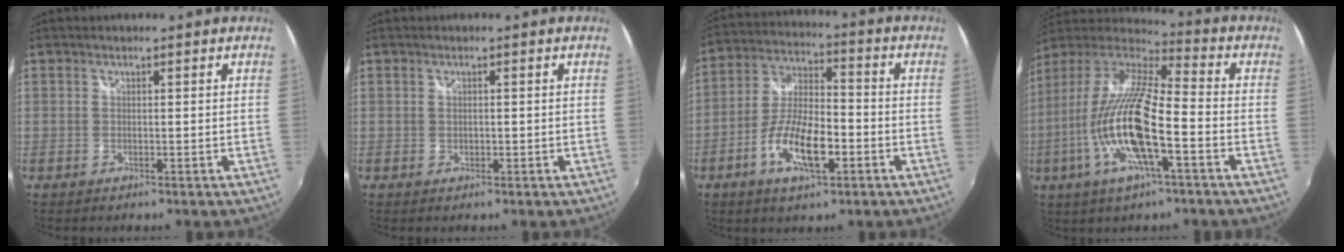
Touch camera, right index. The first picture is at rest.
{"total": 0.6, "force": [0.0, 0.5, 0.4], "torque": [-0.004, 0.002, 0.001]}
{"total": 12.2, "force": [-4.8, 4.5, 10.3], "torque": [-0.212, 0.001, -0.087]}
{"total": 19.5, "force": [-5.9, 4.2, 18.0], "torque": [-0.344, -0.023, -0.118]}